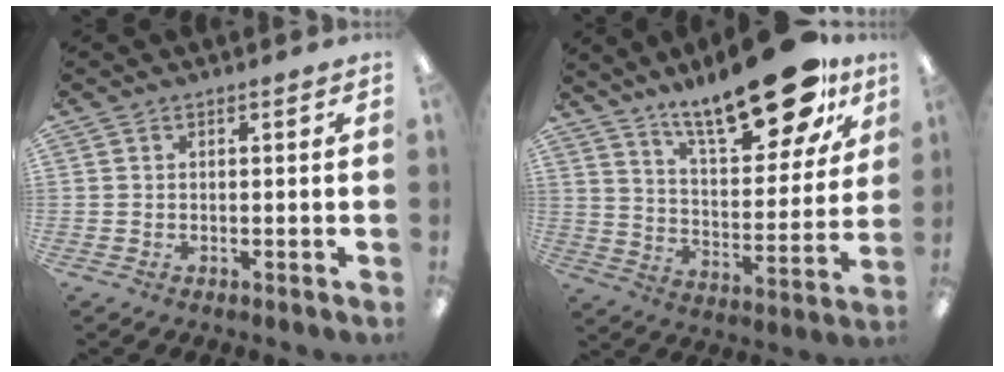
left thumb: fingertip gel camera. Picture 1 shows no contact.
{"total": 23.5, "force": [17.2, 7.9, 13.9], "torque": [-0.208, -0.105, 0.285]}